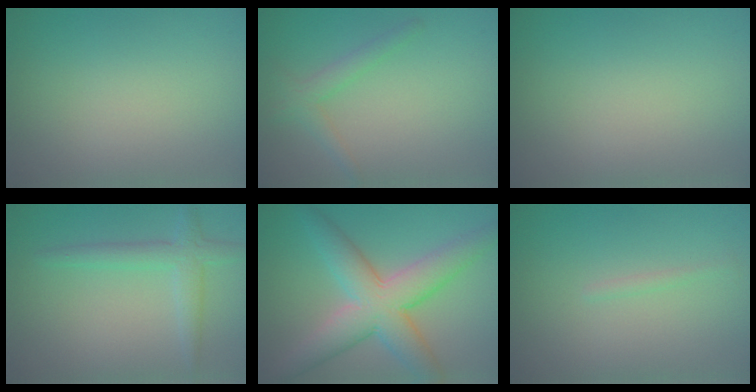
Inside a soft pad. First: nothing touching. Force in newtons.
{"total": 1.8, "press": 1.8, "slide": 0.0}
{"total": 0.0}
{"total": 2.6, "press": 2.6, "slide": 0.1}
{"total": 7.5, "press": 7.5, "slide": 0.2}
{"total": 0.6, "press": 0.6, "slide": 0.0}